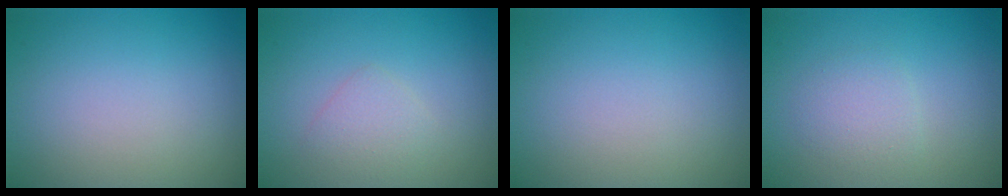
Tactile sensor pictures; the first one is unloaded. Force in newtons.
{"total": 1.6, "press": 1.6, "slide": 0.1}
{"total": 0.0}
{"total": 1.7, "press": 1.7, "slide": 0.1}